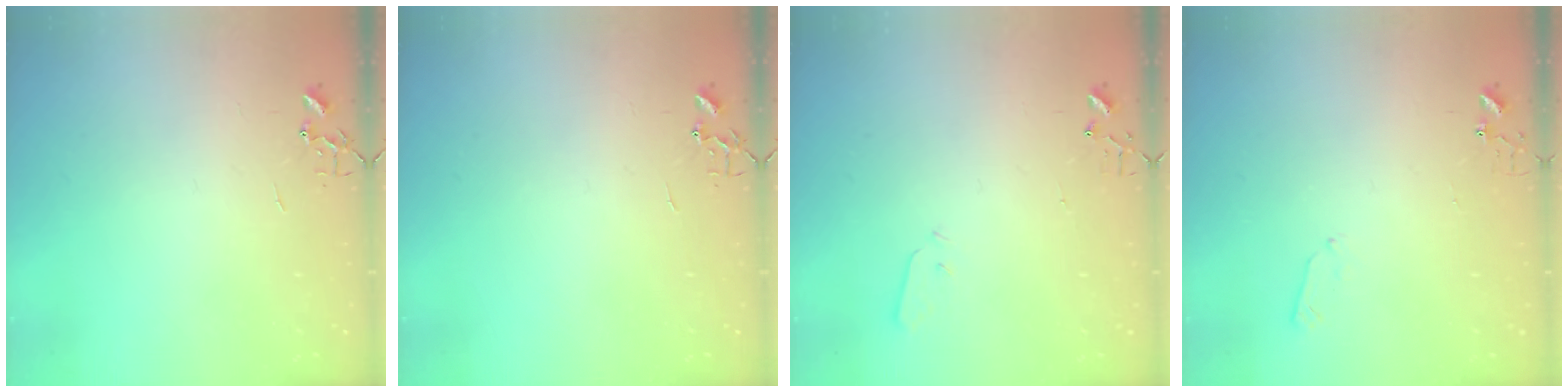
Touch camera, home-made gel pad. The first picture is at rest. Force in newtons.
{"total": 0.0}
{"total": 2.9, "press": 2.8, "slide": 0.8}
{"total": 3.7, "press": 3.6, "slide": 0.5}